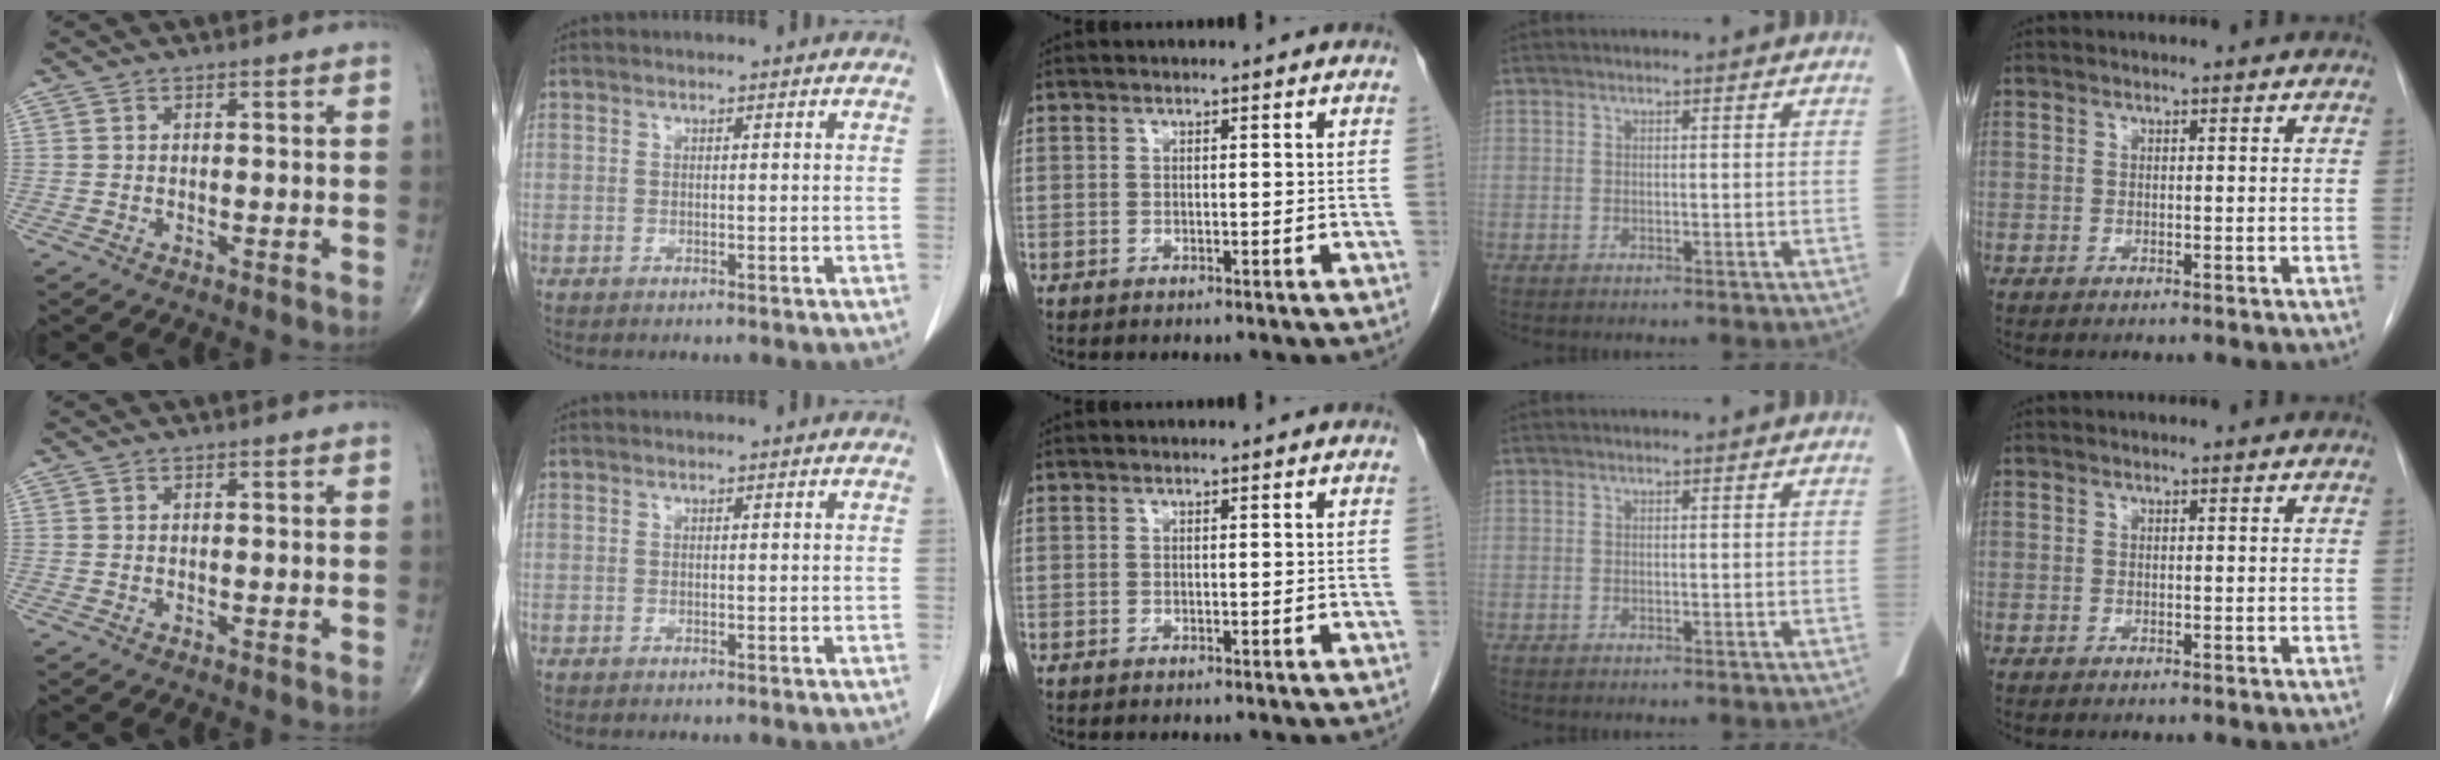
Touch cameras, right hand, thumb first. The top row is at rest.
{}